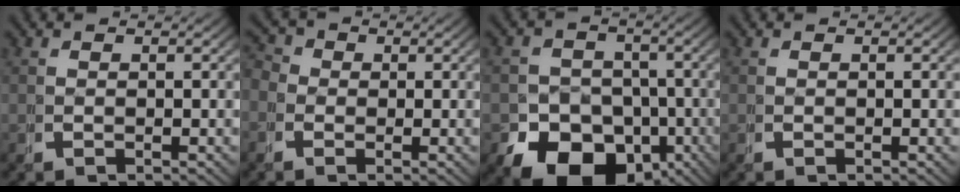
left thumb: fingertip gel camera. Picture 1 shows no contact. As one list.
[{"total": 2.7, "force": [0.1, 2.4, 1.3], "torque": [-0.023, -0.003, -0.009]}, {"total": 13.5, "force": [-5.9, 10.3, 6.4], "torque": [-0.110, -0.056, -0.082]}, {"total": 0.0}]